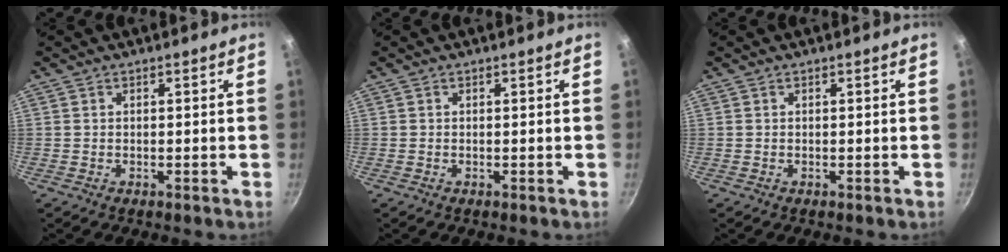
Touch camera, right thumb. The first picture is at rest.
{"total": 0.0}
{"total": 0.0}